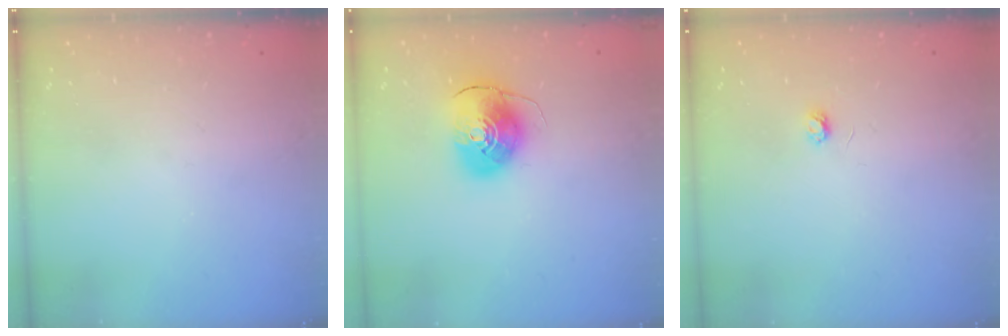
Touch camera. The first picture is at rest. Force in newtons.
{"total": 9.3, "press": 9.3, "slide": 1.1}
{"total": 2.9, "press": 2.9, "slide": 0.3}